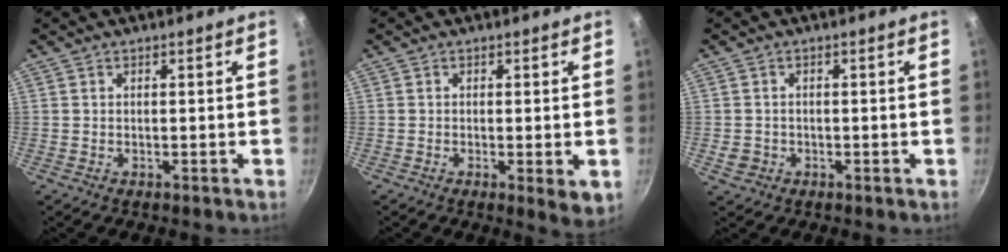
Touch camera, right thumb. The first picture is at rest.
{"total": 3.9, "force": [-0.8, 0.8, 3.8], "torque": [-0.058, -0.013, -0.013]}
{"total": 2.0, "force": [-0.6, 1.8, 0.6], "torque": [-0.006, 0.005, -0.007]}